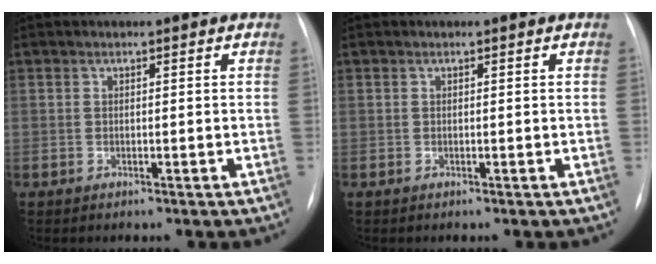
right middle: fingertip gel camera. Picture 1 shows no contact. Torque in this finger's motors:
{"motor_torque": [0.03, -0.14, 0.01, 0.01]}